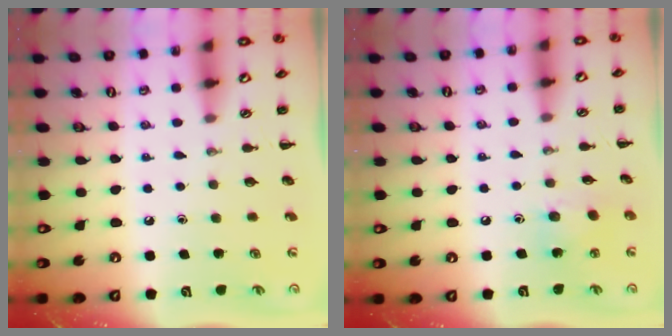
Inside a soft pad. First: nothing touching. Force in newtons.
{"total": 5.2, "press": 5.2, "slide": 0.7}